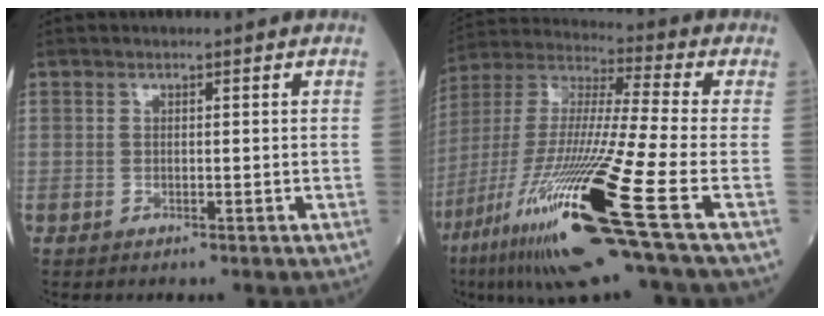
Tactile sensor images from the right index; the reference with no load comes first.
{"total": 24.5, "force": [-11.0, 0.1, 21.9], "torque": [-0.435, -0.059, -0.205]}